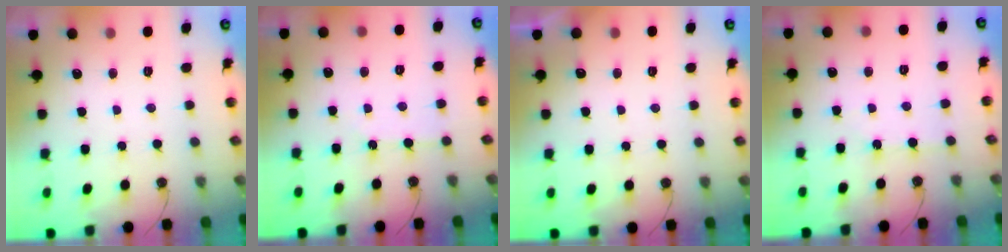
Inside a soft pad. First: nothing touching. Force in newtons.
{"total": 3.2, "press": 3.2, "slide": 0.5}
{"total": 2.8, "press": 2.8, "slide": 0.4}
{"total": 3.3, "press": 3.3, "slide": 0.5}